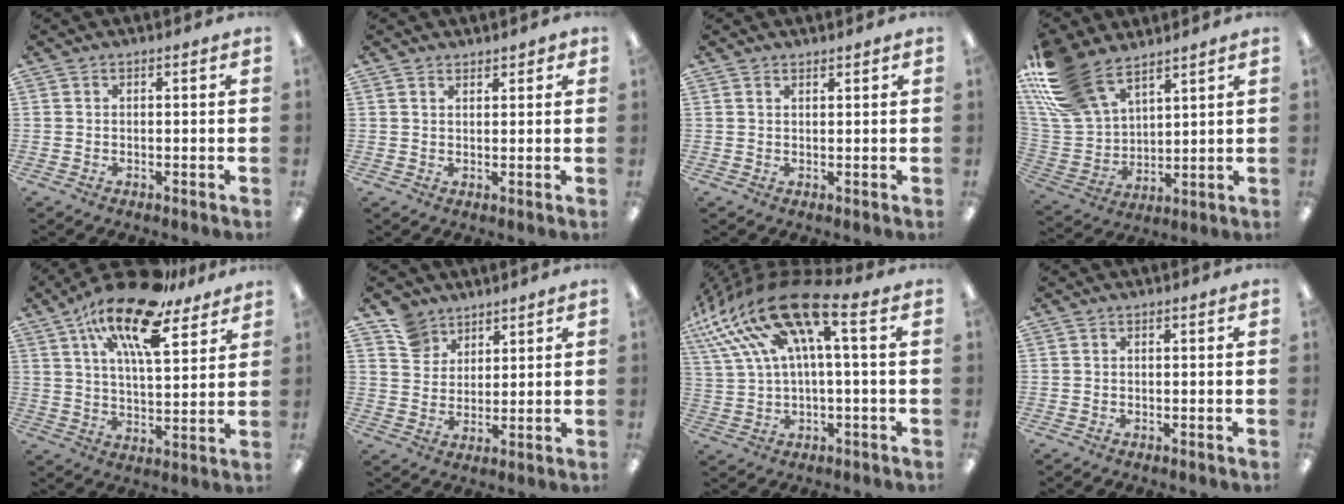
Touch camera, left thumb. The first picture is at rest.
{"total": 1.9, "force": [1.8, 0.8, 0.2], "torque": [-0.005, -0.003, 0.034]}
{"total": 1.0, "force": [1.0, 0.2, 0.1], "torque": [-0.003, -0.002, 0.019]}
{"total": 17.6, "force": [12.7, 8.8, 8.6], "torque": [-0.209, -0.053, 0.239]}
{"total": 18.7, "force": [12.4, 6.2, 12.6], "torque": [-0.213, -0.069, 0.207]}
{"total": 7.4, "force": [5.7, 4.5, 0.7], "torque": [-0.025, -0.028, 0.113]}
{"total": 19.7, "force": [9.0, 6.0, 16.5], "torque": [-0.340, -0.052, 0.152]}
{"total": 0.0}